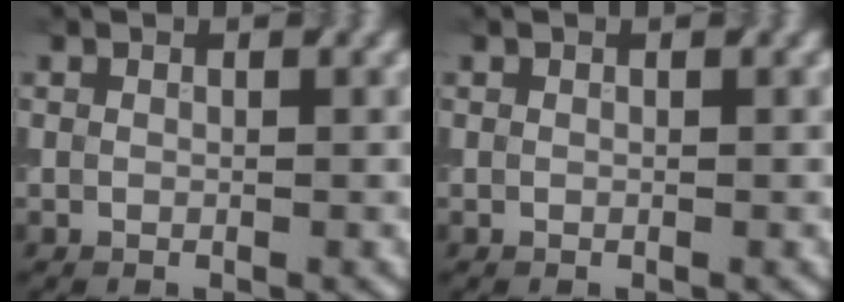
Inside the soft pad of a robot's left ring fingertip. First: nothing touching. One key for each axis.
{"total": 0.0}